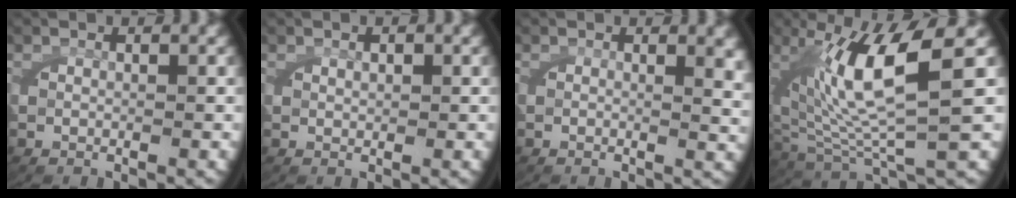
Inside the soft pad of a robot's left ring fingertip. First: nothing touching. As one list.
[{"total": 0.6, "force": [0.3, 0.2, 0.4], "torque": [-0.003, -0.004, 0.011]}, {"total": 1.4, "force": [0.7, 0.0, 1.2], "torque": [-0.022, -0.008, 0.012]}, {"total": 10.9, "force": [1.0, 4.9, 9.7], "torque": [-0.185, -0.016, 0.035]}]